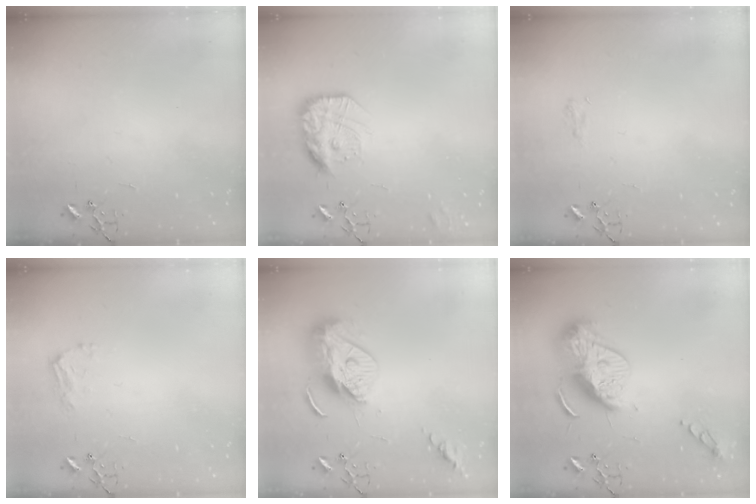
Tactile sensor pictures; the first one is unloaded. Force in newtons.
{"total": 16.5, "press": 16.4, "slide": 1.3}
{"total": 6.9, "press": 6.8, "slide": 0.8}
{"total": 9.0, "press": 8.9, "slide": 0.9}
{"total": 12.3, "press": 12.2, "slide": 1.1}
{"total": 16.7, "press": 16.7, "slide": 0.8}